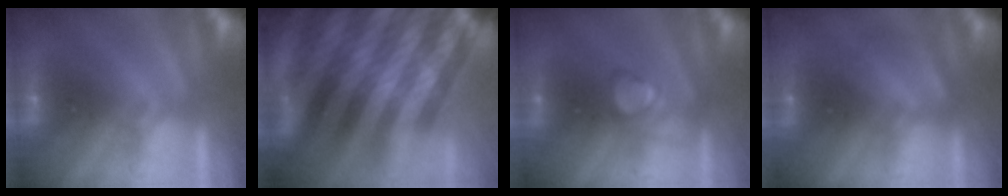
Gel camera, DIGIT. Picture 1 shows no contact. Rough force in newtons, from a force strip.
{"total": 6.7}
{"total": 2.8}
{"total": 2.5}